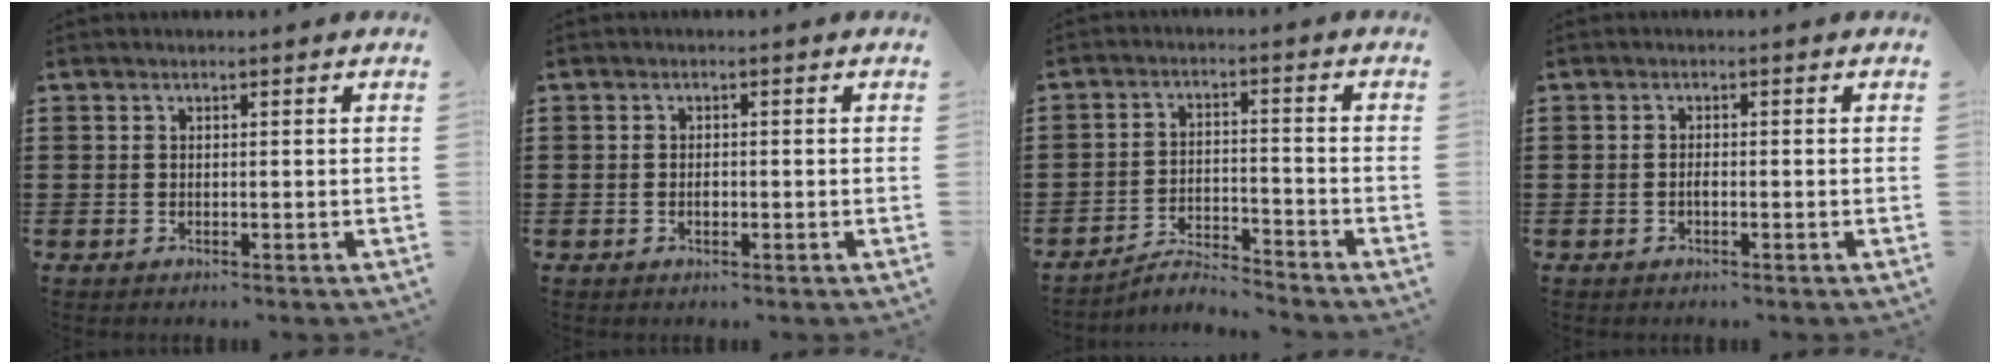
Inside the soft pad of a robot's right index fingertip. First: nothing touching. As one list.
[{"total": 1.1, "force": [-0.3, 0.5, 0.9], "torque": [-0.017, 0.000, -0.004]}, {"total": 4.2, "force": [-4.1, 0.2, 0.7], "torque": [-0.024, 0.003, -0.087]}, {"total": 0.8, "force": [-0.4, 0.2, 0.7], "torque": [-0.015, -0.004, -0.006]}]